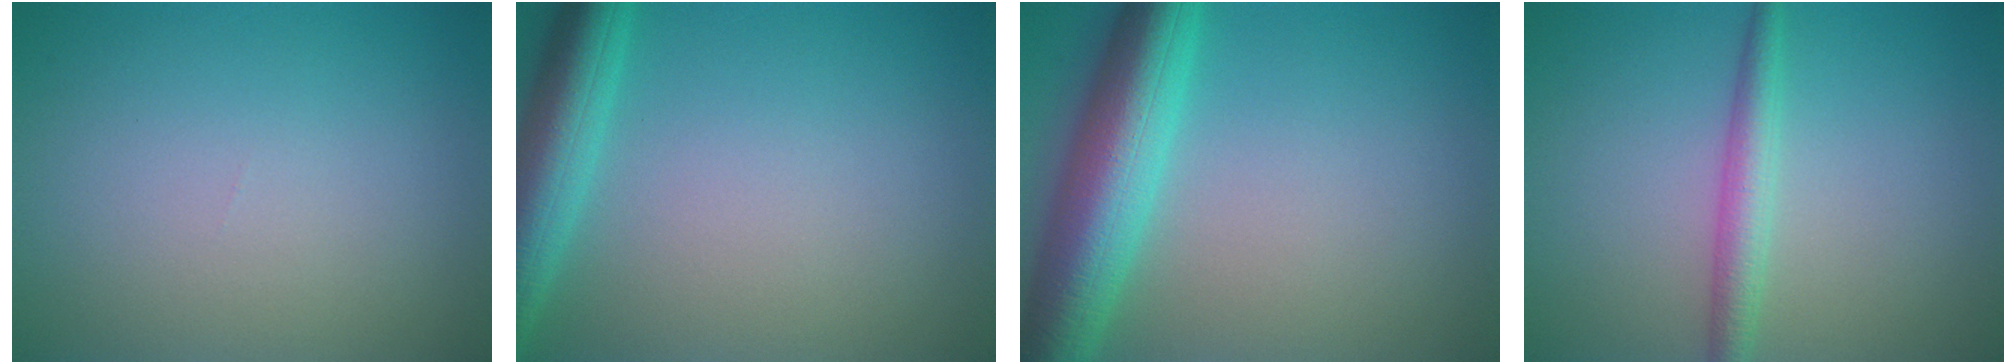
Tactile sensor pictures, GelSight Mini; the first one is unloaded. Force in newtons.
{"total": 5.2, "press": 5.2, "slide": 0.3}
{"total": 8.4, "press": 8.4, "slide": 0.2}
{"total": 2.6, "press": 2.6, "slide": 0.0}